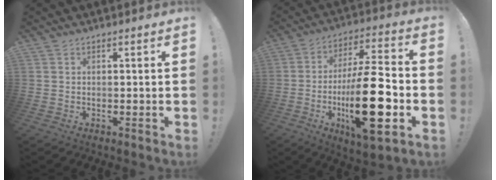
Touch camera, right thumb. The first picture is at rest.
{"total": 24.3, "force": [-5.5, 7.5, 22.5], "torque": [-0.378, 0.011, -0.087]}